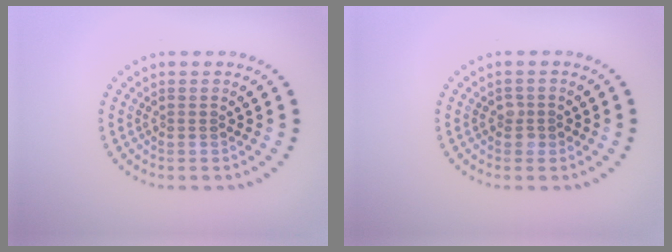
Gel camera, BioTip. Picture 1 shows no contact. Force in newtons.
{"total": 1.1, "press": 1.1, "slide": 0.2}